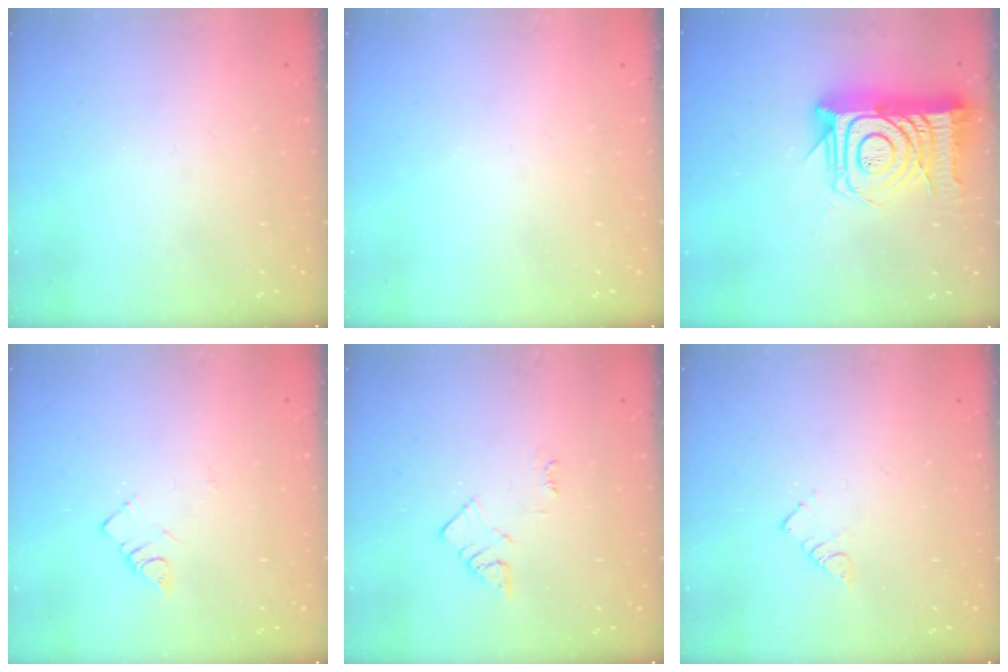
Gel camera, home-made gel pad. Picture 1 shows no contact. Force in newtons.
{"total": 0.0}
{"total": 18.7, "press": 18.7, "slide": 1.4}
{"total": 3.2, "press": 3.1, "slide": 0.5}
{"total": 3.8, "press": 3.8, "slide": 0.6}
{"total": 3.5, "press": 3.4, "slide": 0.2}